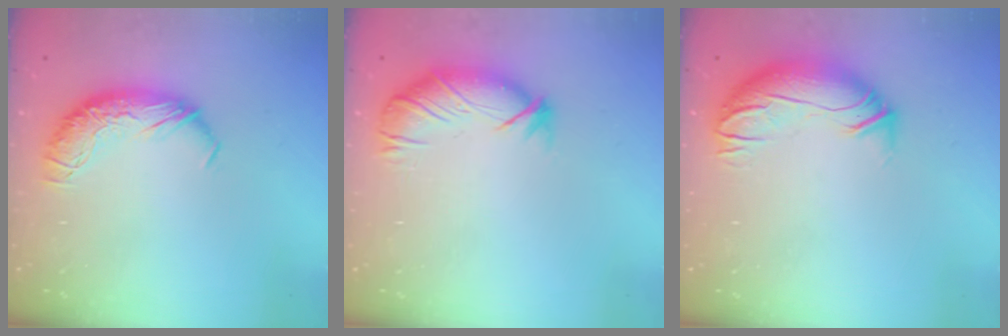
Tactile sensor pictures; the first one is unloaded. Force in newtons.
{"total": 2.9, "press": 2.5, "slide": 1.4}
{"total": 3.0, "press": 1.0, "slide": 2.8}